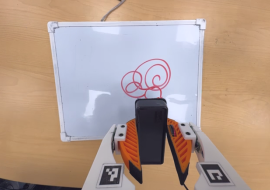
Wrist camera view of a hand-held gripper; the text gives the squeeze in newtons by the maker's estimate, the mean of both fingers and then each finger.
{"total": 8.0, "left": 6.8, "right": 9.3}